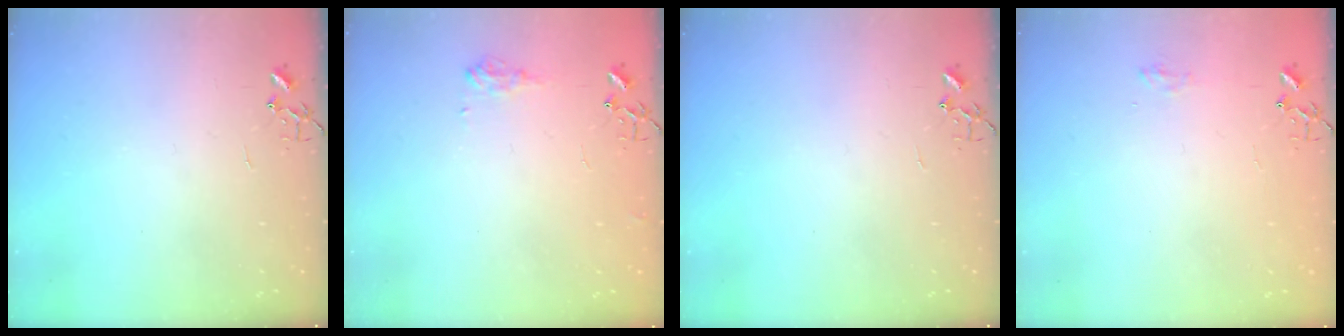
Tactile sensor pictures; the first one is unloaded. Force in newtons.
{"total": 7.7, "press": 7.6, "slide": 1.0}
{"total": 0.0}
{"total": 6.0, "press": 5.9, "slide": 0.8}